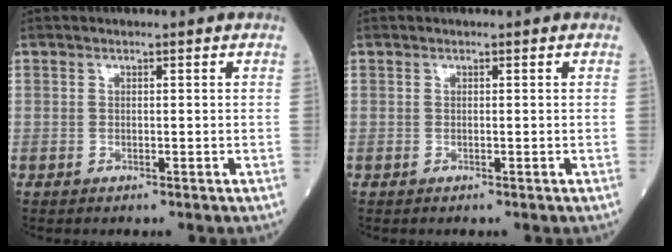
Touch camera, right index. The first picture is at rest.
{"total": 0.0}